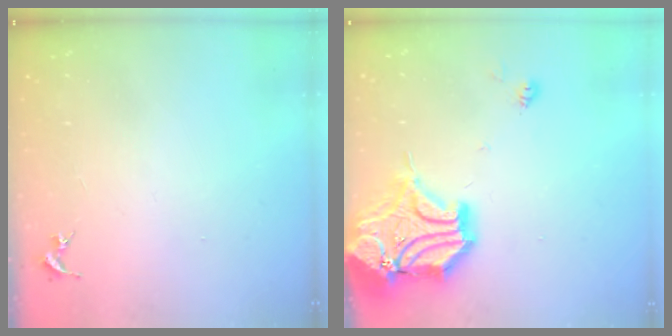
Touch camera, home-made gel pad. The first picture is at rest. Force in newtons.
{"total": 20.7, "press": 20.5, "slide": 3.1}